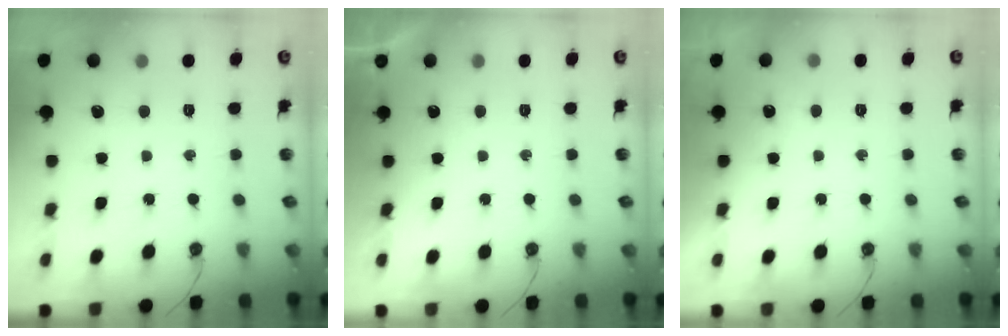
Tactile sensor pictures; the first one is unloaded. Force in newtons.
{"total": 0.0}
{"total": 12.8, "press": 2.8, "slide": 12.5}